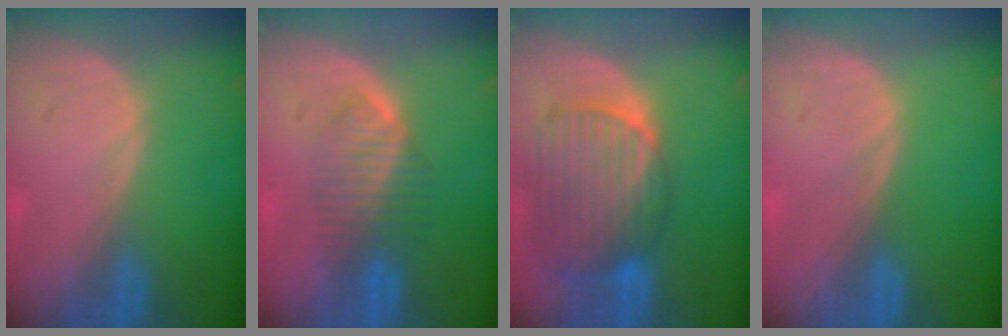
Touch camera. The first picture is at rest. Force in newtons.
{"total": 4.8, "press": 4.7, "slide": 1.0}
{"total": 10.5, "press": 8.9, "slide": 5.5}
{"total": 0.0}